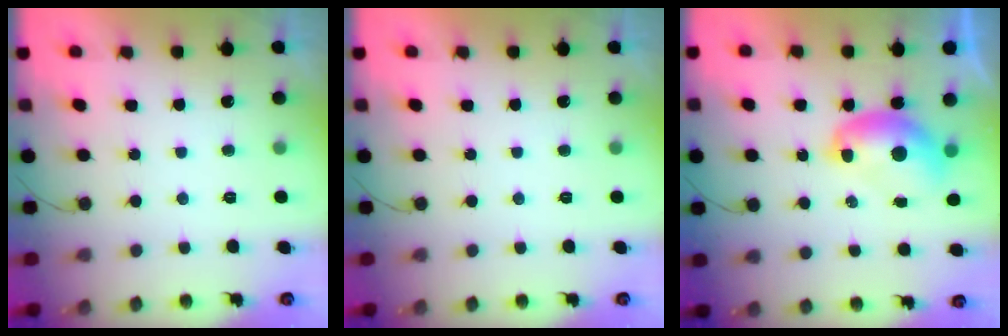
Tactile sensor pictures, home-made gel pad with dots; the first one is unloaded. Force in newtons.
{"total": 0.0}
{"total": 8.1, "press": 8.0, "slide": 1.4}